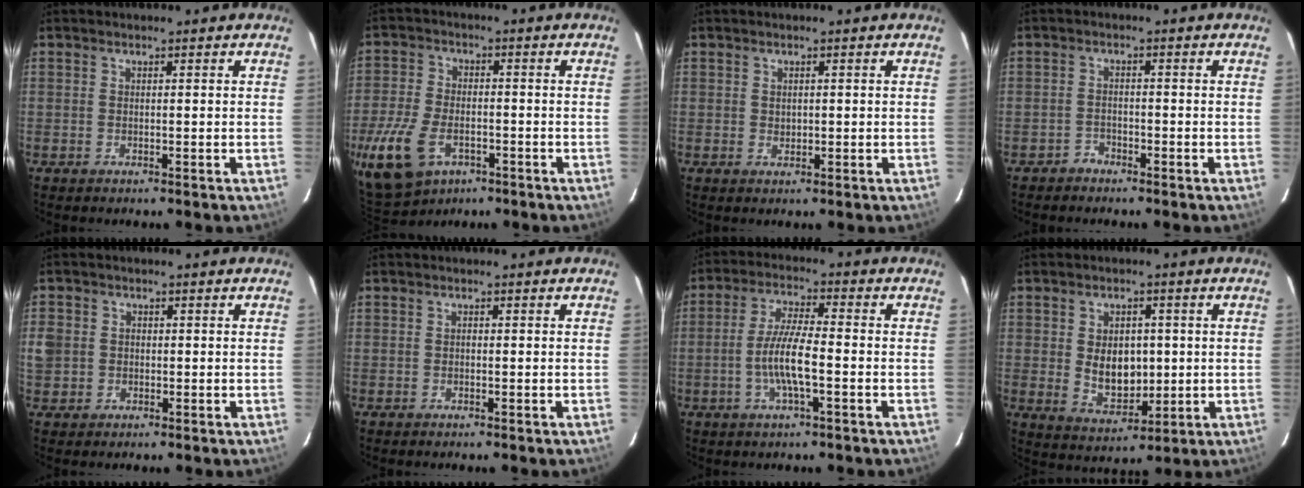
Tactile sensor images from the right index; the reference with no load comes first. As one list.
[{"total": 14.7, "force": [-6.8, 9.0, 9.4], "torque": [-0.235, -0.023, -0.117]}, {"total": 1.0, "force": [0.3, 0.9, 0.3], "torque": [-0.003, 0.001, 0.007]}, {"total": 1.9, "force": [-1.6, 0.9, -0.1], "torque": [0.001, 0.005, -0.031]}, {"total": 4.9, "force": [-0.7, 4.6, 1.7], "torque": [-0.044, 0.005, -0.011]}, {"total": 0.0}, {"total": 7.8, "force": [-2.2, 1.2, 7.4], "torque": [-0.149, 0.000, -0.043]}, {"total": 8.1, "force": [0.3, 5.6, 5.9], "torque": [-0.108, -0.004, 0.020]}]